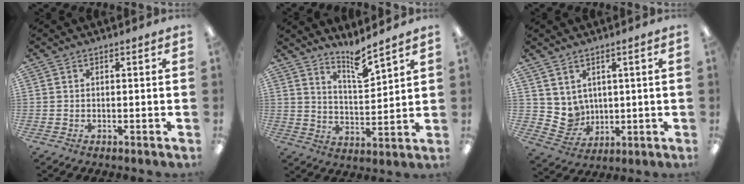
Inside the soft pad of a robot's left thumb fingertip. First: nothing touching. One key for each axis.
{"total": 8.2, "fx": 7.2, "fy": 1.3, "fz": 3.7, "tx": -0.054, "ty": -0.056, "tz": 0.122}
{"total": 6.1, "fx": 3.3, "fy": 5.1, "fz": 0.3, "tx": -0.032, "ty": -0.025, "tz": 0.072}